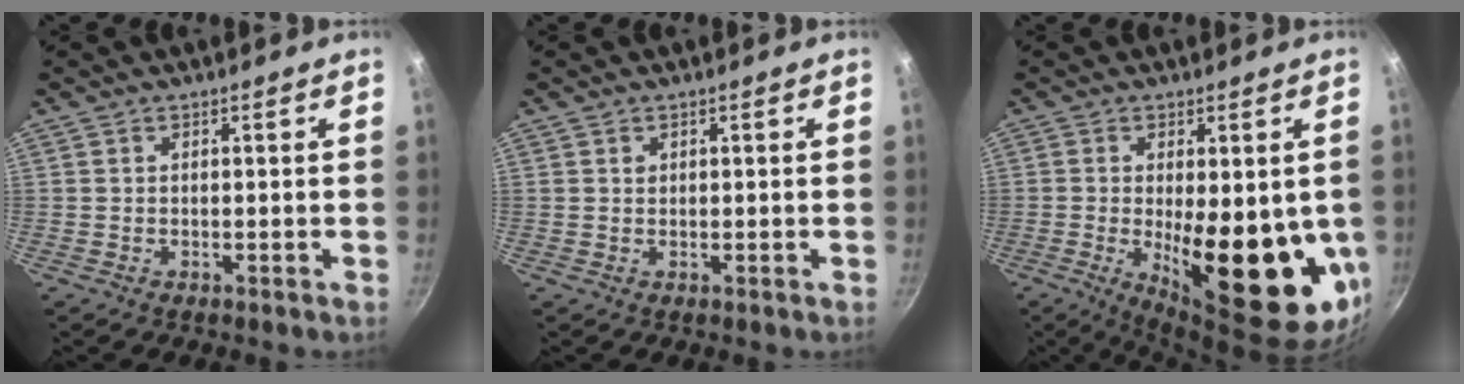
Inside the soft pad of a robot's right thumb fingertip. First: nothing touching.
{"total": 0.8, "force": [0.4, 0.7, 0.3], "torque": [-0.003, 0.003, 0.007]}
{"total": 19.6, "force": [-2.3, 7.2, 18.1], "torque": [-0.237, -0.029, -0.019]}